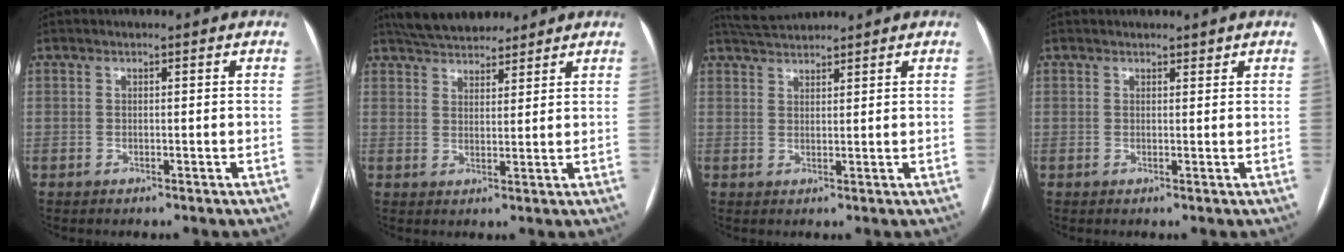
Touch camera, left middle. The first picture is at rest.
{"total": 9.3, "force": [8.2, 3.0, 3.2], "torque": [-0.048, 0.024, 0.132]}
{"total": 3.9, "force": [3.8, 0.0, 0.6], "torque": [-0.017, 0.024, 0.074]}
{"total": 1.7, "force": [1.6, 0.5, 0.5], "torque": [-0.005, 0.018, 0.023]}